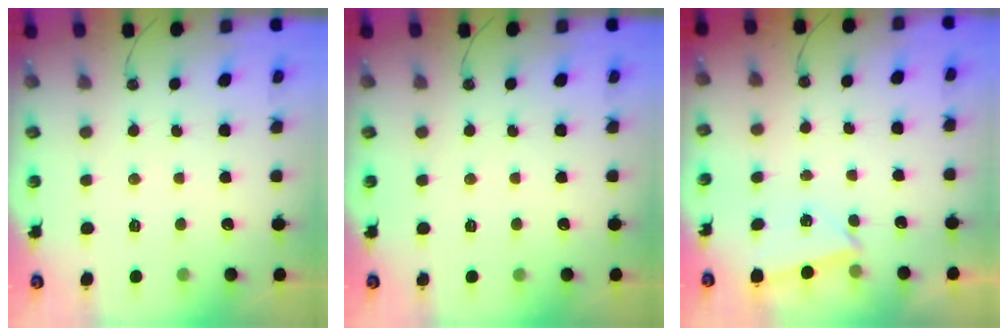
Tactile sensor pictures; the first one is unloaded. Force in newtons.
{"total": 0.0}
{"total": 2.5, "press": 2.4, "slide": 0.9}